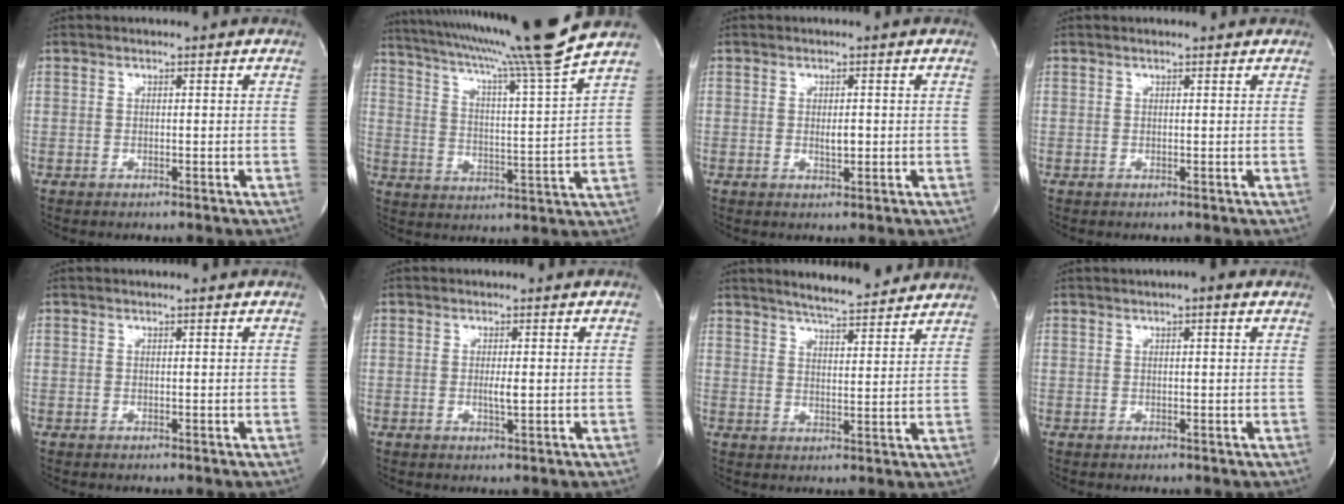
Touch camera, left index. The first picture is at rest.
{"total": 19.1, "force": [16.3, -2.9, 9.6], "torque": [-0.168, -0.039, 0.239]}
{"total": 1.7, "force": [-0.1, 0.5, 1.6], "torque": [-0.029, -0.003, 0.000]}
{"total": 1.1, "force": [1.0, 0.1, 0.4], "torque": [-0.011, 0.008, 0.015]}
{"total": 0.0}
{"total": 1.7, "force": [-0.1, 0.1, 1.7], "torque": [-0.034, -0.005, -0.001]}
{"total": 10.7, "force": [9.8, 1.0, 4.1], "torque": [-0.066, 0.002, 0.133]}
{"total": 2.2, "force": [1.3, 0.3, 1.8], "torque": [-0.032, 0.008, 0.015]}